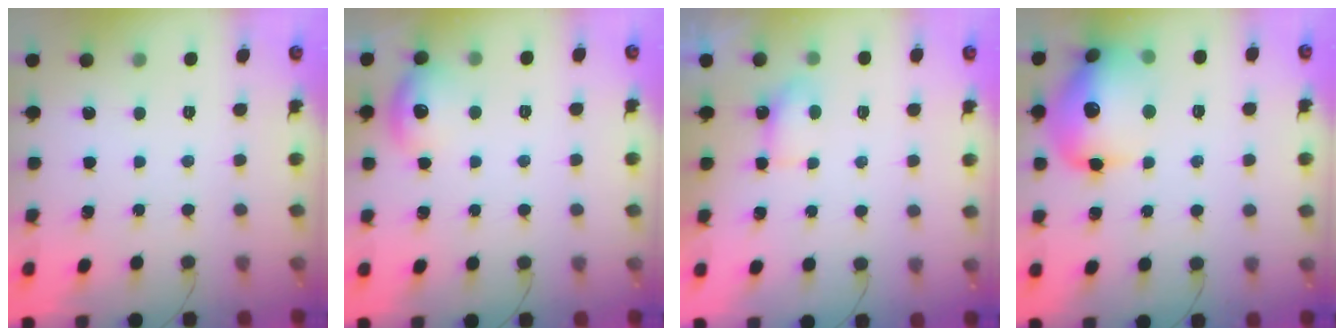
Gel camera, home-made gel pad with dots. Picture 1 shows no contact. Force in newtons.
{"total": 9.1, "press": 9.0, "slide": 1.3}
{"total": 4.6, "press": 4.5, "slide": 0.9}
{"total": 19.7, "press": 19.6, "slide": 1.7}